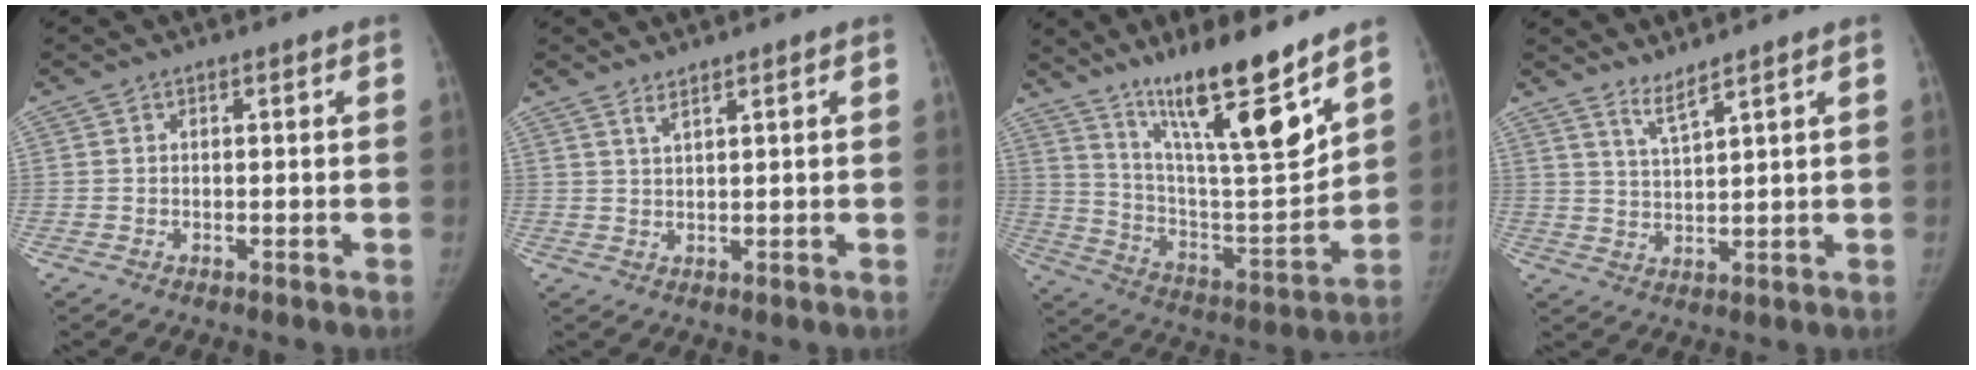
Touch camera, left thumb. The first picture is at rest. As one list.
[{"total": 1.9, "force": [1.5, 0.0, 1.1], "torque": [-0.024, -0.012, 0.033]}, {"total": 21.4, "force": [14.8, 3.2, 15.1], "torque": [-0.221, -0.089, 0.260]}, {"total": 3.5, "force": [3.0, -0.6, 1.8], "torque": [-0.038, -0.037, 0.067]}]